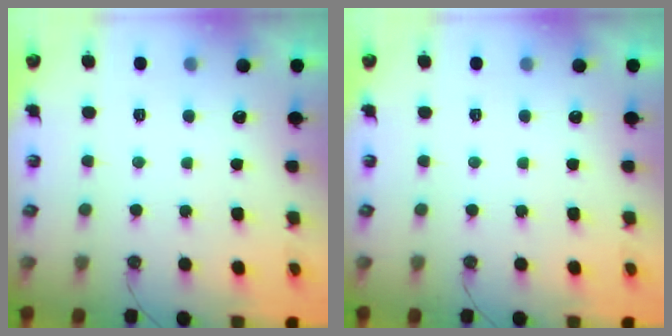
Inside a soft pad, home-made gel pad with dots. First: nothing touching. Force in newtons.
{"total": 0.0}